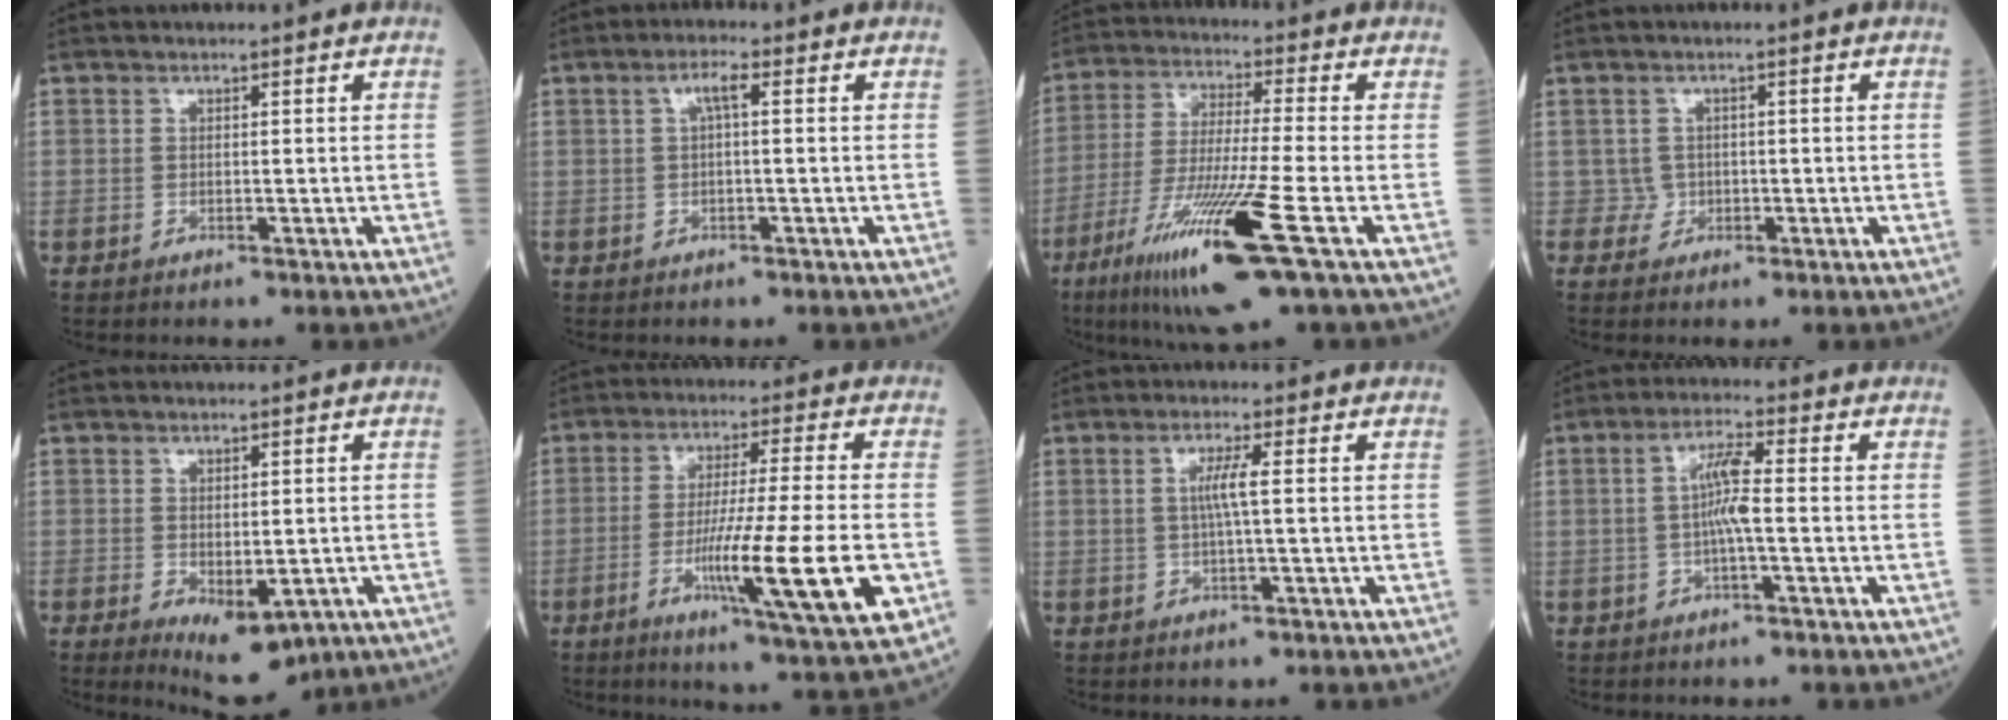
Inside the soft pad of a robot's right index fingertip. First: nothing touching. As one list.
[{"total": 2.4, "force": [0.5, 0.3, 2.3], "torque": [-0.048, 0.007, 0.009]}, {"total": 15.5, "force": [-7.4, -0.4, 13.6], "torque": [-0.282, -0.040, -0.135]}, {"total": 1.6, "force": [-0.4, 1.6, -0.2], "torque": [0.011, 0.008, -0.010]}, {"total": 7.6, "force": [-3.2, 3.4, 6.0], "torque": [-0.090, -0.017, -0.034]}, {"total": 15.5, "force": [-4.5, -0.5, 14.8], "torque": [-0.256, -0.033, -0.075]}, {"total": 3.0, "force": [0.2, -0.4, 3.0], "torque": [-0.061, -0.001, 0.003]}, {"total": 4.6, "force": [-0.6, 0.3, 4.5], "torque": [-0.087, 0.009, -0.010]}]